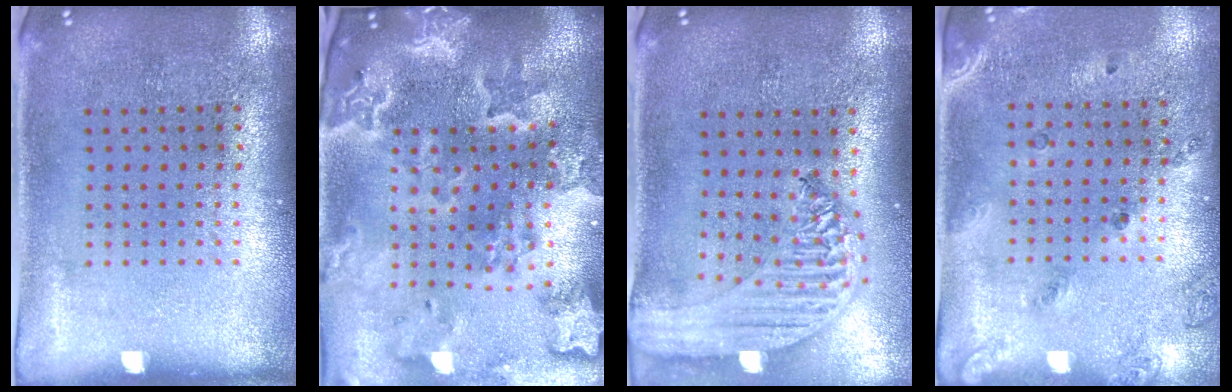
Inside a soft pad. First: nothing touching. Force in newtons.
{"total": 4.7, "press": 3.8, "slide": 2.8}
{"total": 2.4, "press": 2.1, "slide": 1.1}
{"total": 1.6, "press": 1.1, "slide": 1.1}